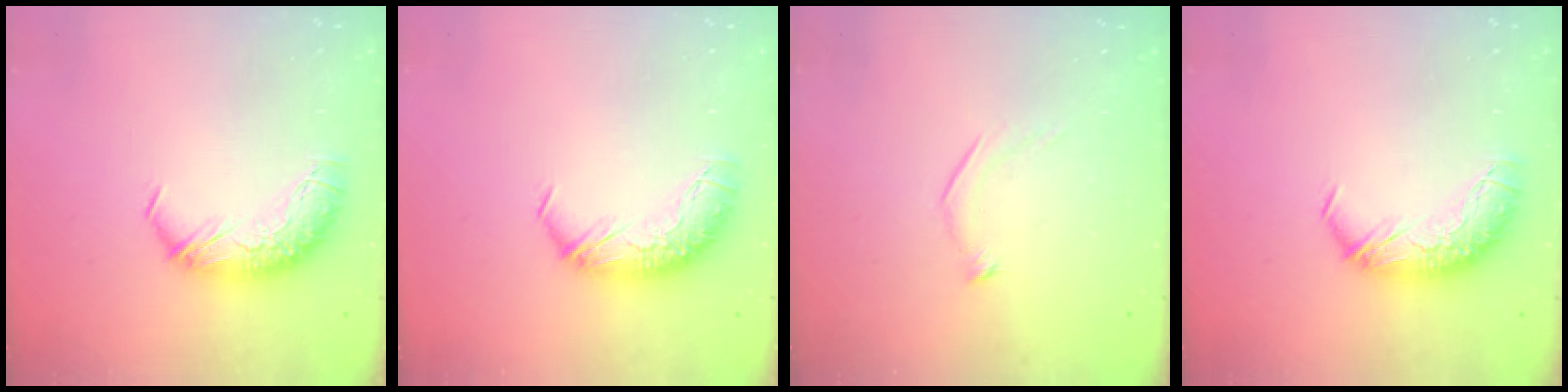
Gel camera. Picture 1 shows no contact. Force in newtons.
{"total": 0.0}
{"total": 7.2, "press": 7.2, "slide": 0.7}
{"total": 0.0}